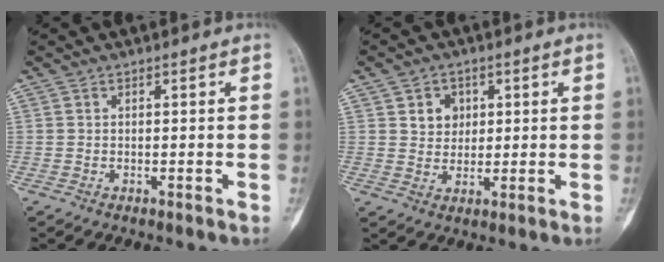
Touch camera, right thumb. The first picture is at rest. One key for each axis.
{"total": 4.7, "fx": 1.6, "fy": 4.0, "fz": 1.9, "tx": -0.006, "ty": -0.005, "tz": 0.027}